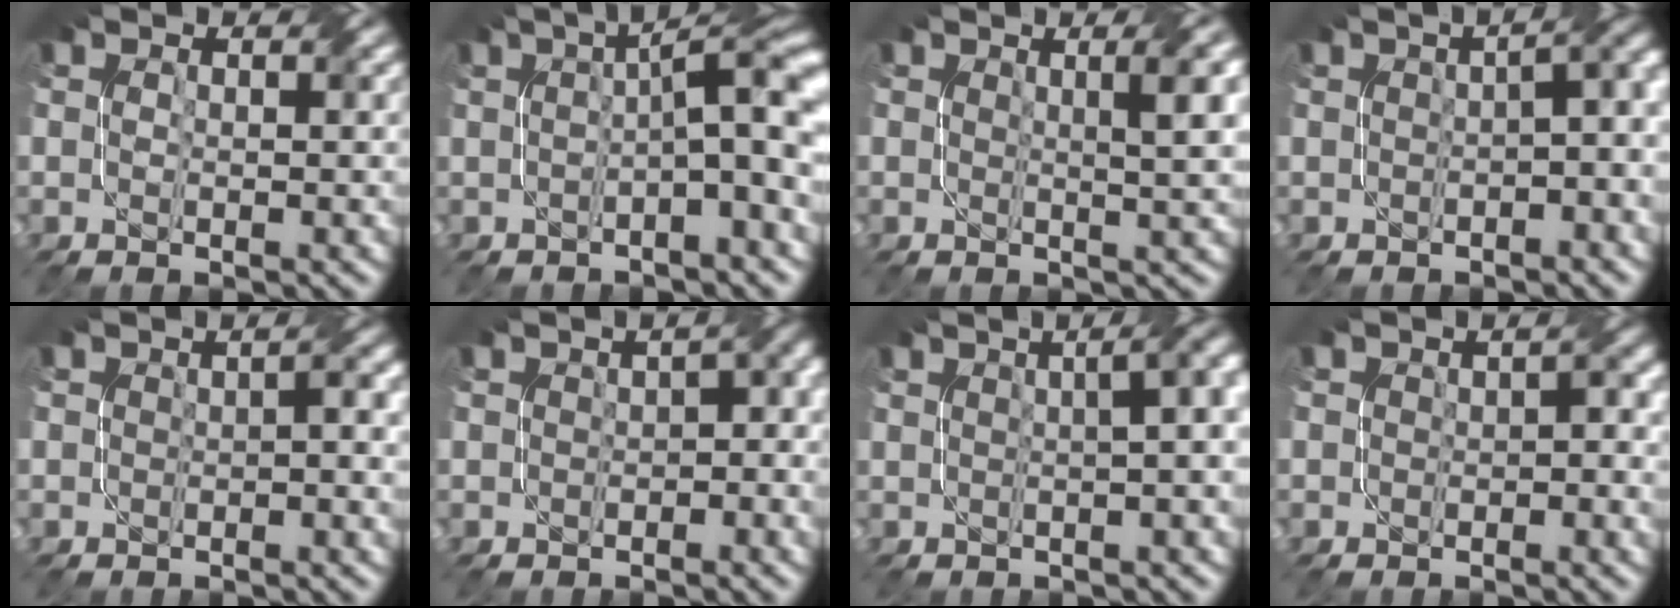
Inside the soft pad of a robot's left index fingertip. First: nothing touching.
{"total": 7.4, "force": [0.5, 1.7, 7.2], "torque": [-0.079, 0.025, 0.004]}
{"total": 3.8, "force": [0.9, 0.9, 3.5], "torque": [-0.033, 0.014, 0.014]}
{"total": 7.7, "force": [0.1, 3.6, 6.8], "torque": [-0.024, 0.028, -0.012]}
{"total": 1.7, "force": [-0.7, 0.6, 1.5], "torque": [-0.013, 0.010, -0.004]}
{"total": 4.3, "force": [-0.8, 2.3, 3.5], "torque": [-0.020, 0.007, -0.004]}
{"total": 10.8, "force": [2.4, 5.8, 8.7], "torque": [-0.011, 0.065, -0.006]}
{"total": 2.0, "force": [-0.7, 1.2, 1.5], "torque": [-0.012, 0.006, -0.005]}